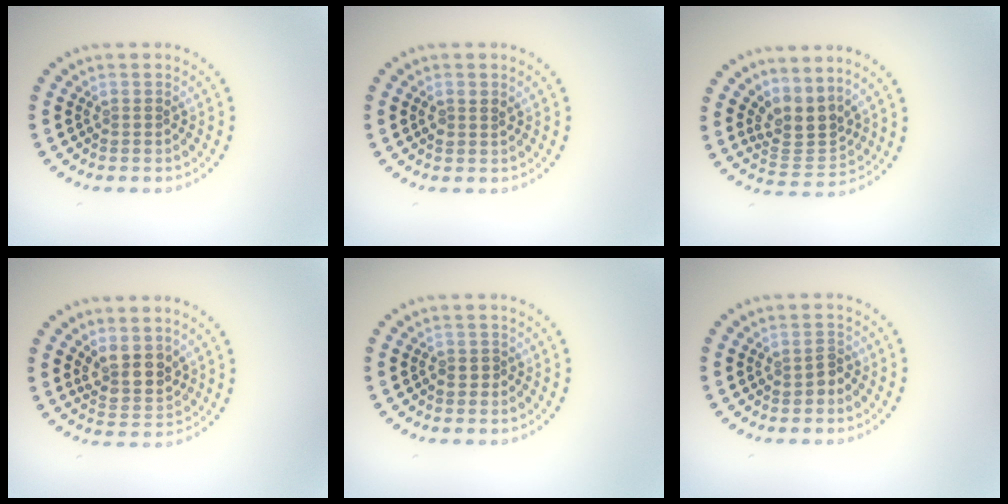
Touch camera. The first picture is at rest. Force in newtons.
{"total": 1.0, "press": 0.9, "slide": 0.4}
{"total": 3.3, "press": 2.4, "slide": 2.3}
{"total": 3.1, "press": 2.6, "slide": 1.6}
{"total": 0.9, "press": 0.7, "slide": 0.5}
{"total": 1.2, "press": 1.1, "slide": 0.4}